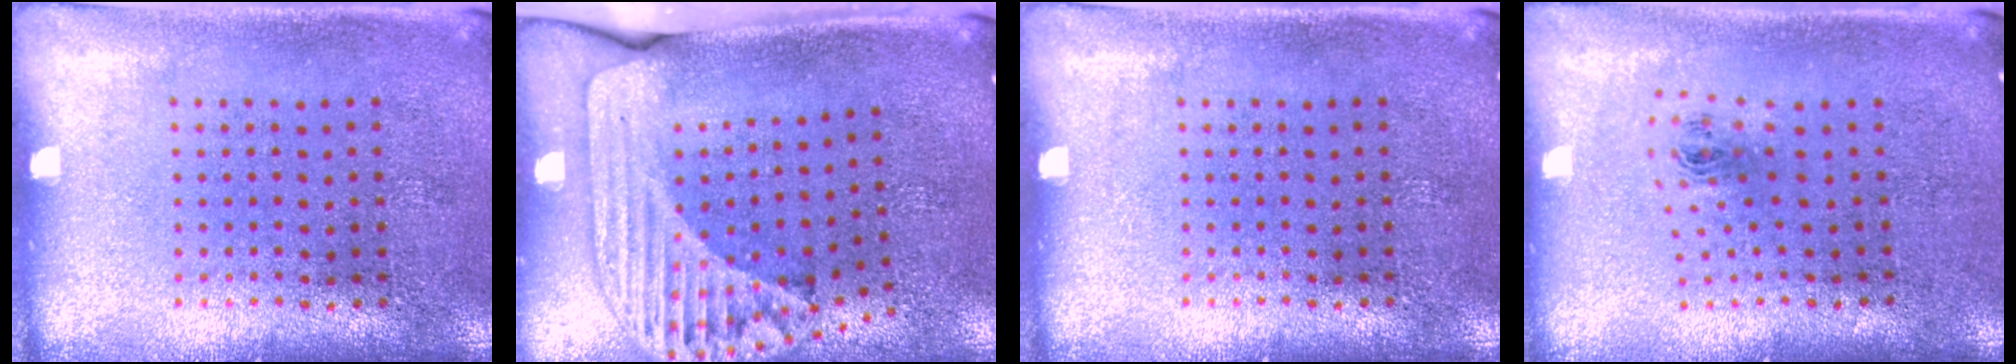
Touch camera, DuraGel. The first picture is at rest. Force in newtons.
{"total": 2.4, "press": 1.7, "slide": 1.7}
{"total": 0.0}
{"total": 0.9, "press": 0.4, "slide": 0.8}